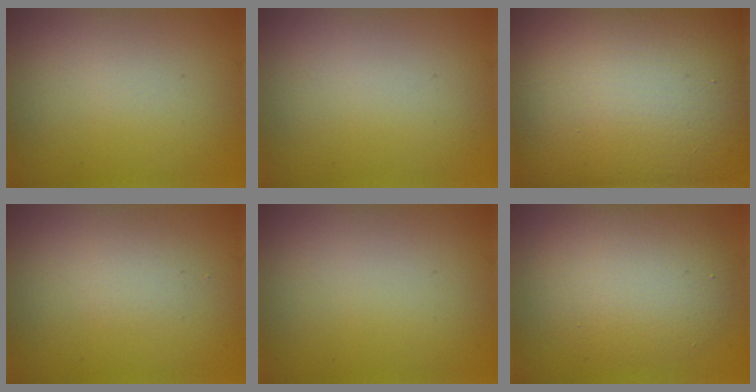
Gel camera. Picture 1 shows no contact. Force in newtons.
{"total": 0.0}
{"total": 25.5, "press": 25.4, "slide": 1.3}
{"total": 1.3, "press": 1.3, "slide": 0.0}
{"total": 0.0}
{"total": 6.5, "press": 6.5, "slide": 0.3}